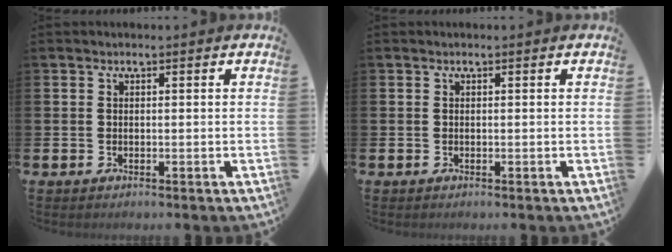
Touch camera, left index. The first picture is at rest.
{"total": 0.0}